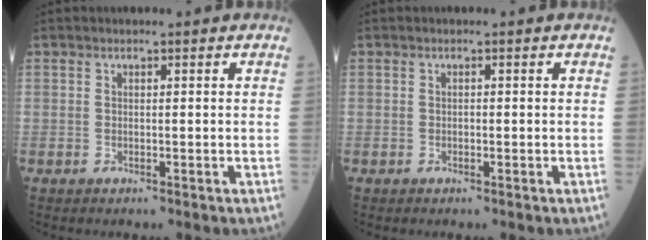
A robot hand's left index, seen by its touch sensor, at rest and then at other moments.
{"total": 0.0}